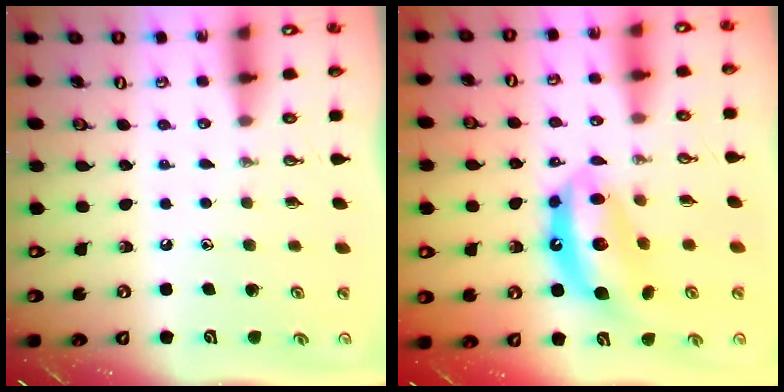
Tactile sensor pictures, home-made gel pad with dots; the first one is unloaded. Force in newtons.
{"total": 12.1, "press": 12.0, "slide": 1.1}